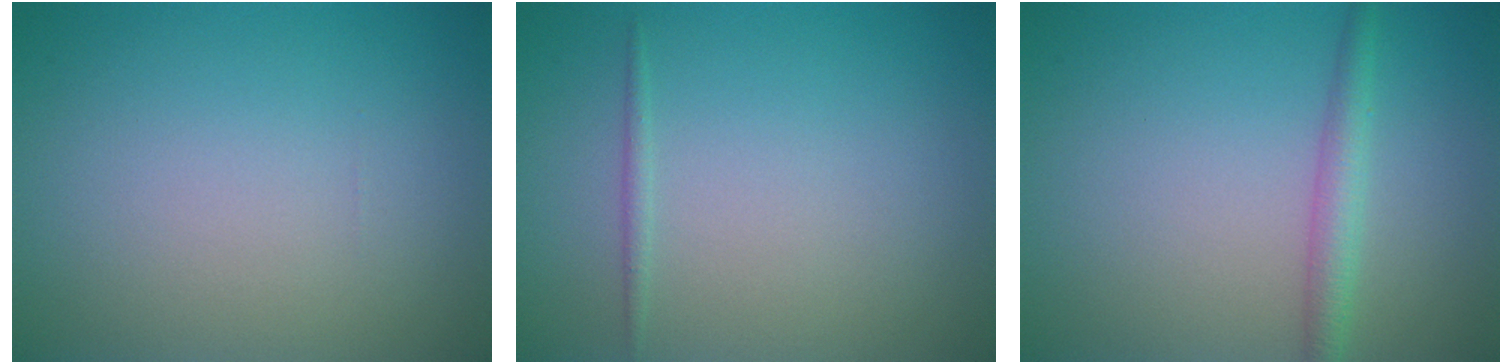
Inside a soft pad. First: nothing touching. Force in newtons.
{"total": 0.6, "press": 0.6, "slide": 0.0}
{"total": 2.3, "press": 2.3, "slide": 0.1}